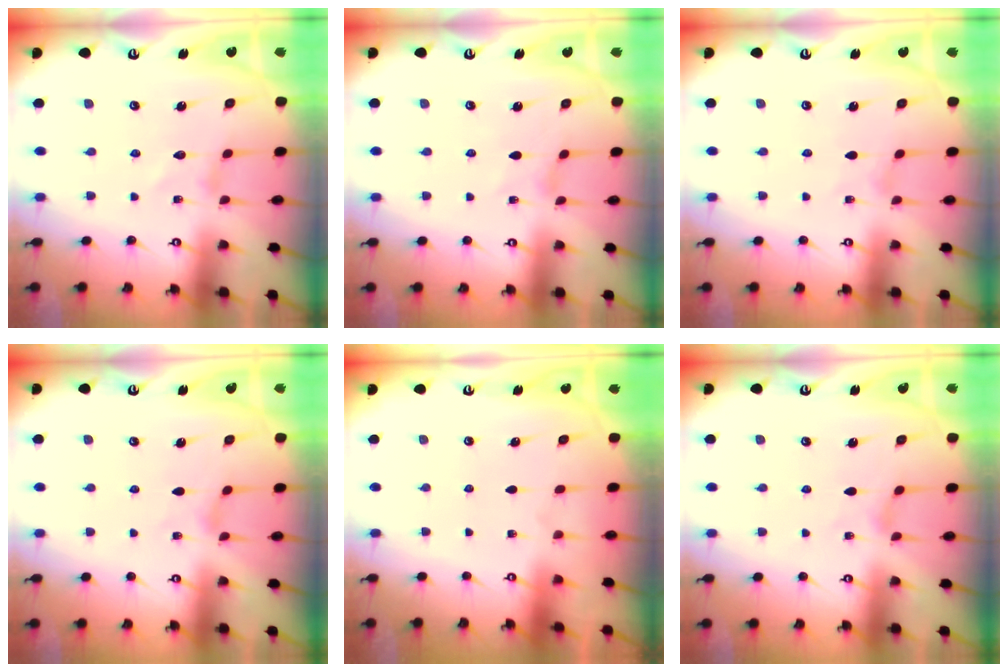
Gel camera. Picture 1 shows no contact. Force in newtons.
{"total": 0.0}
{"total": 0.0}
{"total": 1.5, "press": 1.5, "slide": 0.3}
{"total": 0.0}
{"total": 1.5, "press": 1.5, "slide": 0.3}